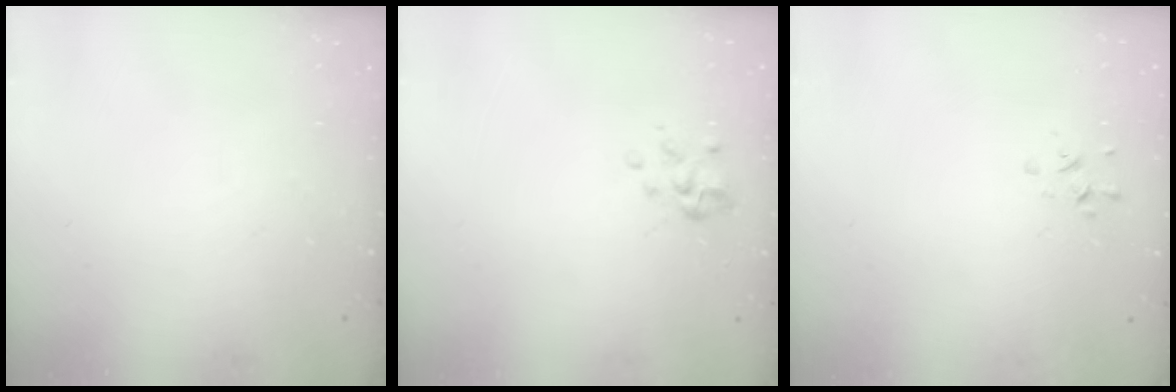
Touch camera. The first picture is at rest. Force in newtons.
{"total": 2.9, "press": 2.8, "slide": 0.9}
{"total": 0.6, "press": 0.4, "slide": 0.5}